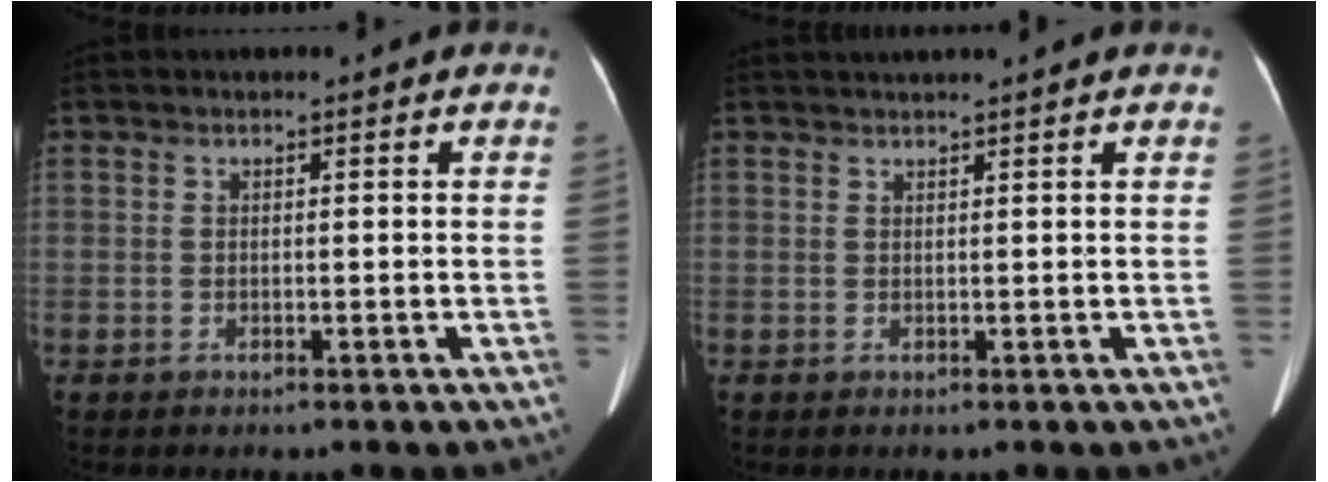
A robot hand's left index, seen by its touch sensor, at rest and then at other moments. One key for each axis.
{"total": 3.8, "fx": 3.4, "fy": -0.8, "fz": 1.5, "tx": -0.015, "ty": 0.026, "tz": 0.051}